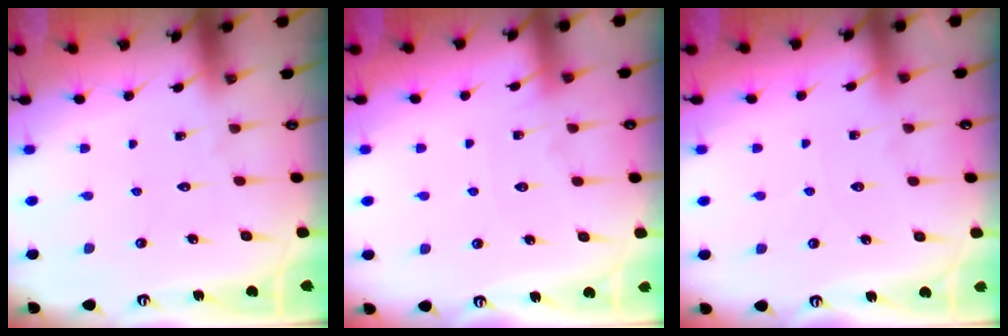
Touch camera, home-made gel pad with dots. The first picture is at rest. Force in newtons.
{"total": 4.8, "press": 4.7, "slide": 0.7}
{"total": 2.3, "press": 2.3, "slide": 0.4}